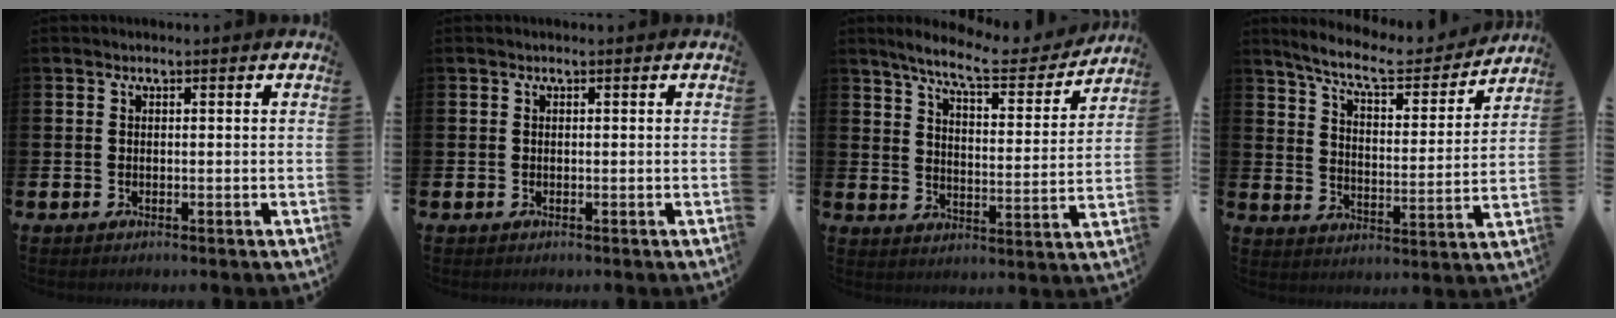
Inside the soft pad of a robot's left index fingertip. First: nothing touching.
{"total": 0.0}
{"total": 8.7, "force": [7.8, 1.3, 3.6], "torque": [-0.090, -0.045, 0.132]}
{"total": 8.6, "force": [7.7, 1.7, 3.4], "torque": [-0.097, -0.048, 0.132]}